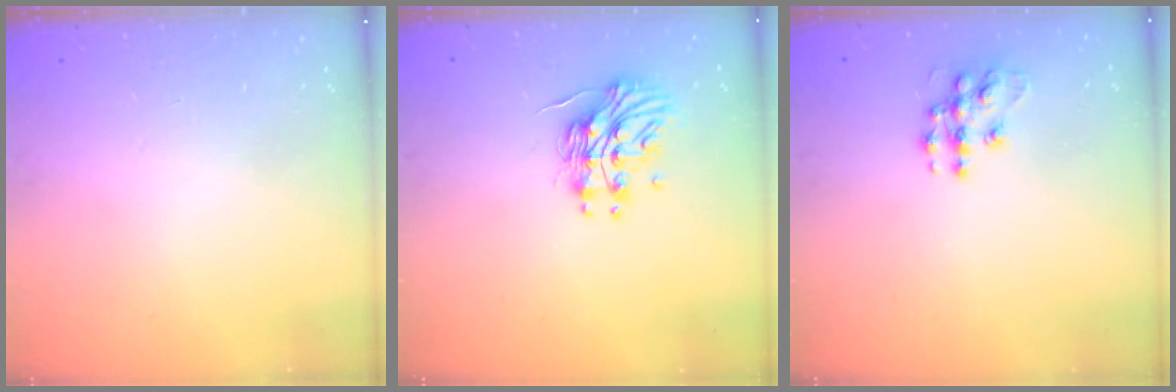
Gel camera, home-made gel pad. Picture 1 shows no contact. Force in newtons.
{"total": 14.0, "press": 13.9, "slide": 0.8}
{"total": 10.2, "press": 10.2, "slide": 0.5}